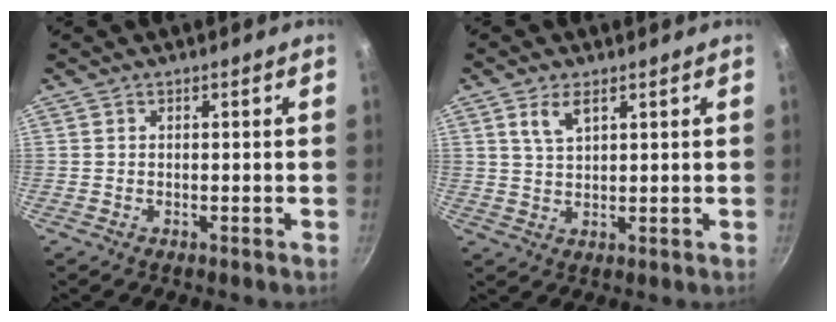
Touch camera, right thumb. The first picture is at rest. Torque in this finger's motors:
{"motor_torque": [-0.73, 0.37, 0.38, -0.27, 0.14]}